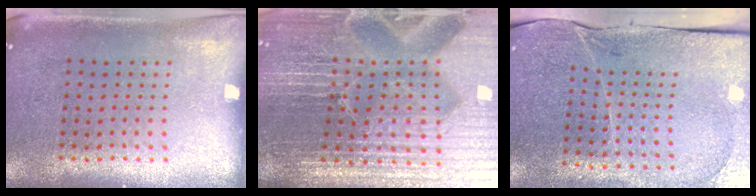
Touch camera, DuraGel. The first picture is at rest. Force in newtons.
{"total": 7.2, "press": 6.2, "slide": 3.6}
{"total": 3.3, "press": 3.2, "slide": 0.6}